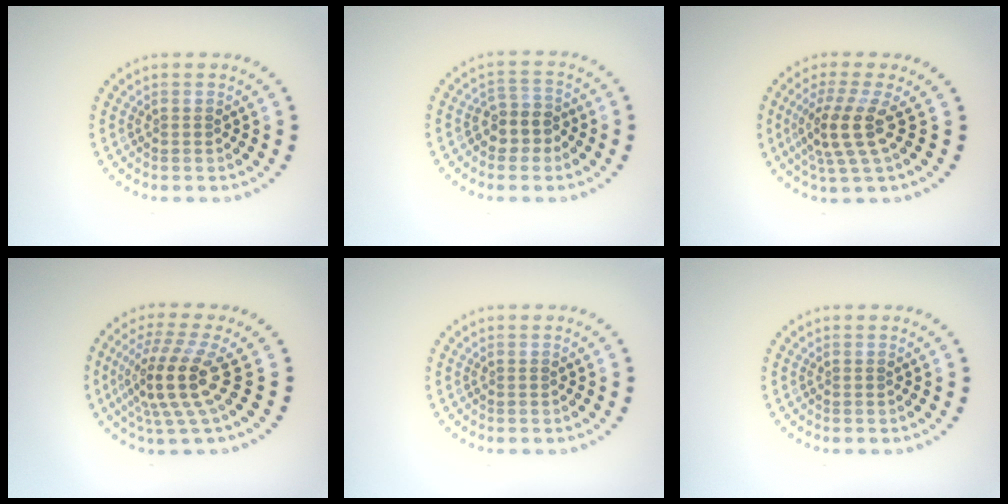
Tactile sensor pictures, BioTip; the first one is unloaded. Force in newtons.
{"total": 2.6, "press": 2.2, "slide": 1.3}
{"total": 3.8, "press": 3.0, "slide": 2.3}
{"total": 5.1, "press": 3.6, "slide": 3.6}
{"total": 0.0}
{"total": 0.0}